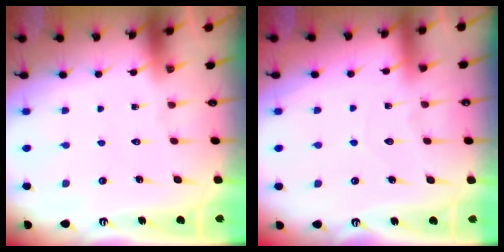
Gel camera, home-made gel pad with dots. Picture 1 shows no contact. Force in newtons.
{"total": 3.0, "press": 3.0, "slide": 0.3}